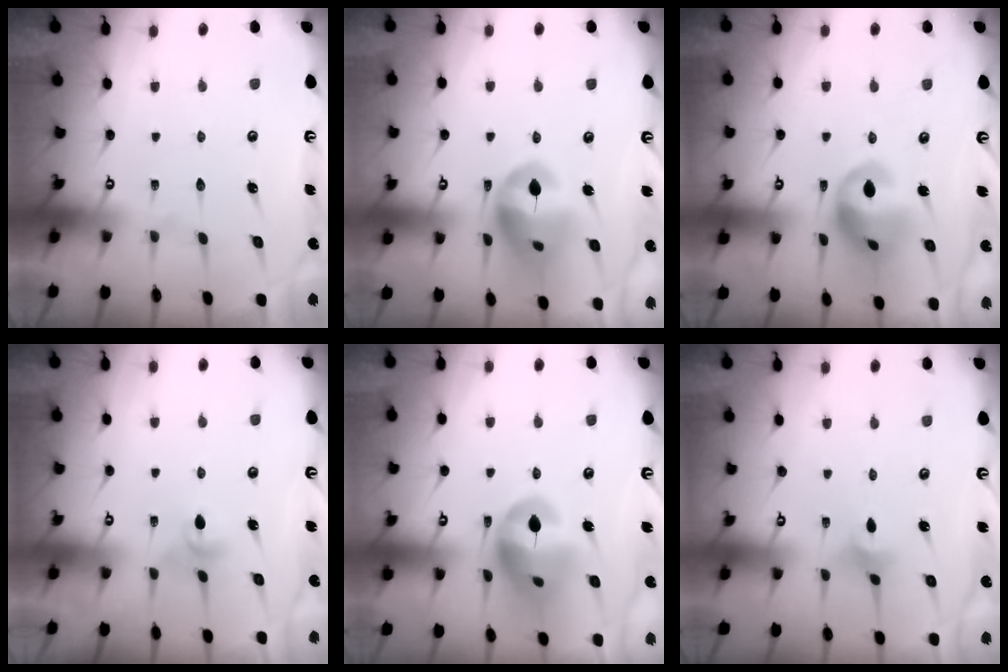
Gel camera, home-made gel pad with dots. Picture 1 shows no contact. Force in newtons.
{"total": 14.3, "press": 14.1, "slide": 1.9}
{"total": 13.3, "press": 13.2, "slide": 1.5}
{"total": 3.9, "press": 3.8, "slide": 0.7}
{"total": 14.7, "press": 14.6, "slide": 1.8}
{"total": 3.3, "press": 3.2, "slide": 0.8}